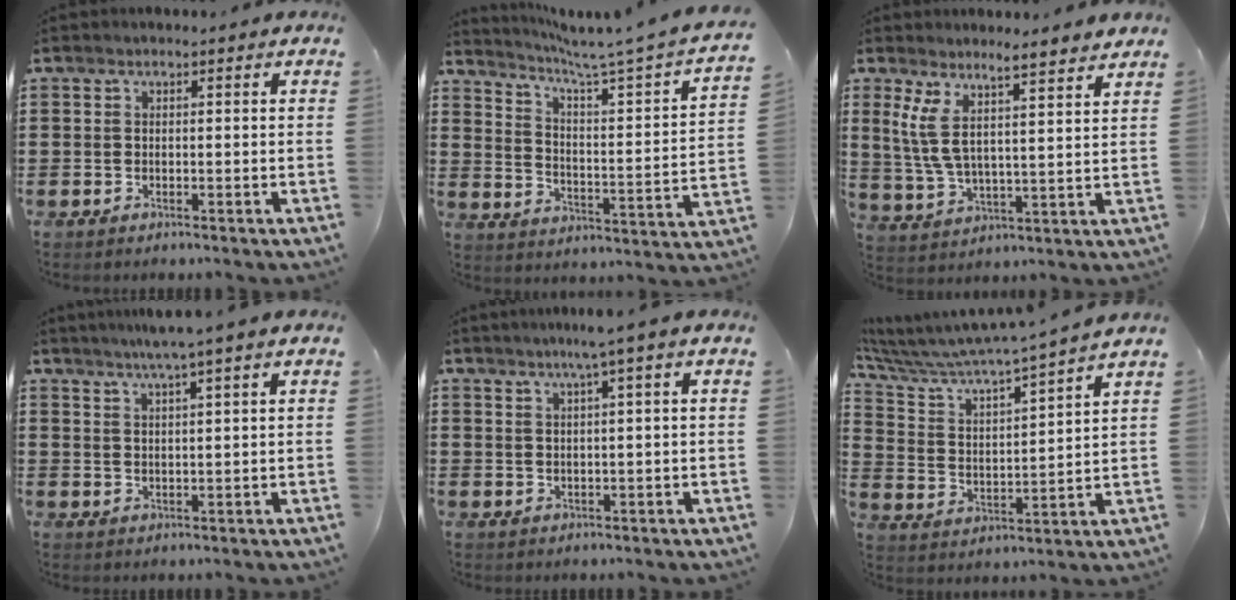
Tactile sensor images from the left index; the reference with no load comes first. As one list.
[{"total": 4.5, "force": [3.4, -1.1, 2.7], "torque": [-0.069, -0.046, 0.045]}, {"total": 6.8, "force": [5.3, 0.6, 4.2], "torque": [-0.104, -0.025, 0.091]}, {"total": 3.4, "force": [2.3, -0.7, 2.4], "torque": [-0.049, -0.006, 0.037]}, {"total": 3.0, "force": [1.3, -0.7, 2.6], "torque": [-0.048, -0.005, 0.020]}, {"total": 5.9, "force": [5.7, -0.1, 1.4], "torque": [-0.059, -0.047, 0.091]}]